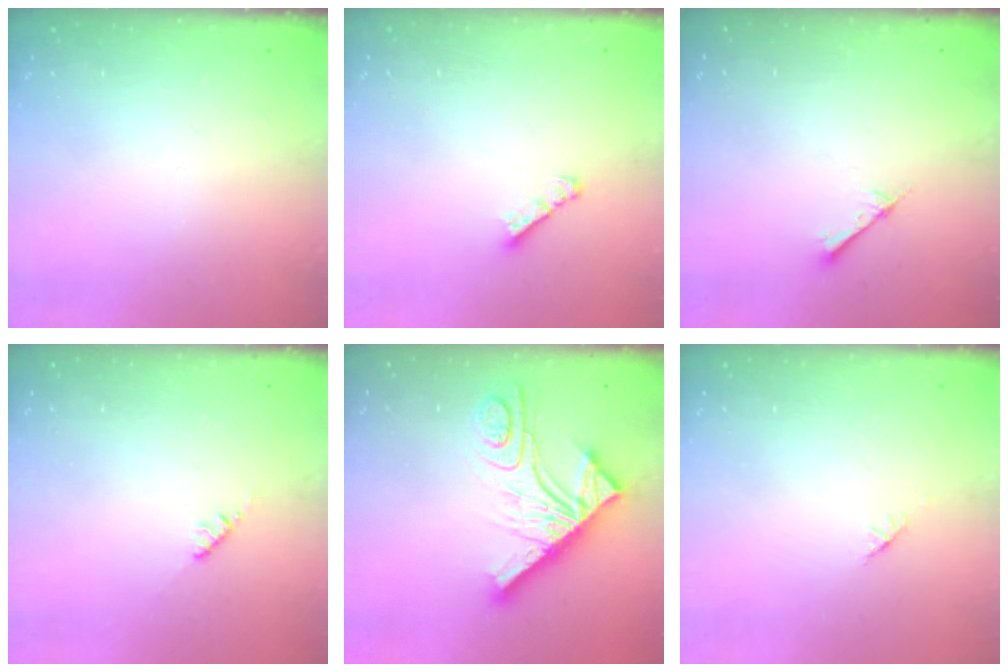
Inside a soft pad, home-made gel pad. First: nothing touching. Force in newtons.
{"total": 2.4, "press": 2.4, "slide": 0.1}
{"total": 1.5, "press": 1.4, "slide": 0.2}
{"total": 2.8, "press": 2.8, "slide": 0.4}
{"total": 16.3, "press": 16.3, "slide": 1.5}
{"total": 1.4, "press": 1.3, "slide": 0.5}